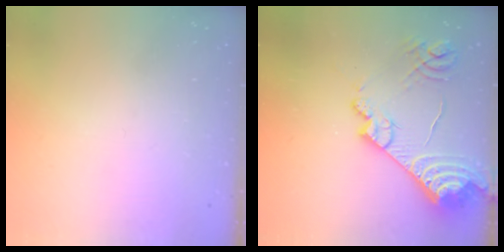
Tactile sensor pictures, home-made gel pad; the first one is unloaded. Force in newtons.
{"total": 17.1, "press": 17.1, "slide": 1.6}